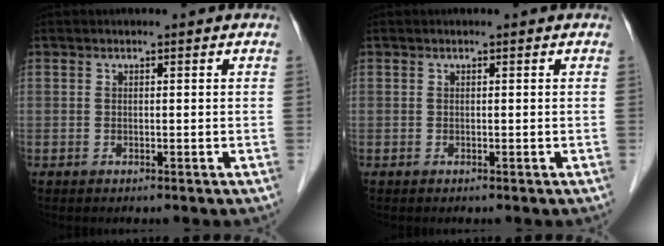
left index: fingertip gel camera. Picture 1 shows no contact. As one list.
[{"total": 0.0}]